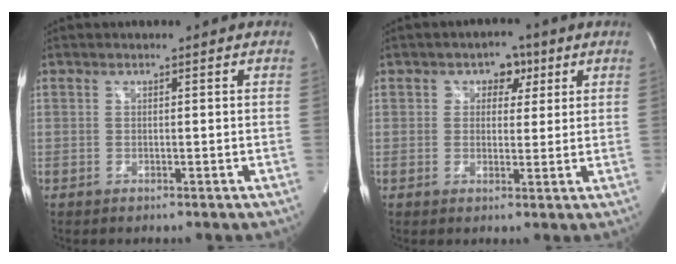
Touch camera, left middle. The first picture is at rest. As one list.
[{"total": 4.1, "force": [1.7, 3.0, 2.1], "torque": [-0.022, 0.012, 0.024]}]